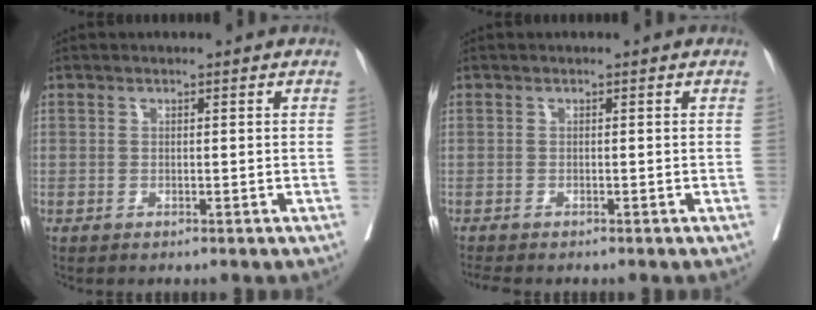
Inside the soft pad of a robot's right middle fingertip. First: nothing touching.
{"total": 1.5, "force": [-1.4, 0.4, 0.5], "torque": [-0.013, -0.006, -0.022]}